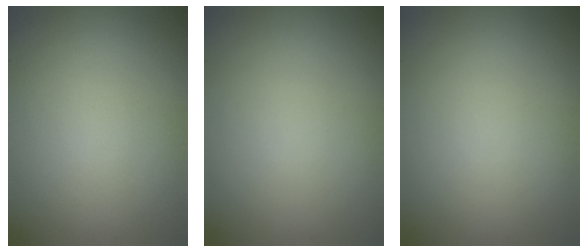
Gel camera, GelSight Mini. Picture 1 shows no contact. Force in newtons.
{"total": 0.0}
{"total": 0.0}